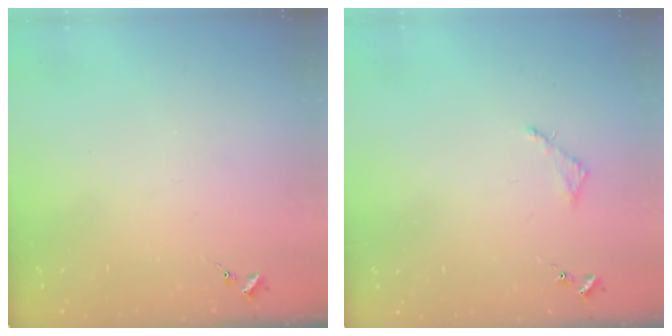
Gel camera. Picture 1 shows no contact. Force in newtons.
{"total": 2.8, "press": 2.7, "slide": 0.3}